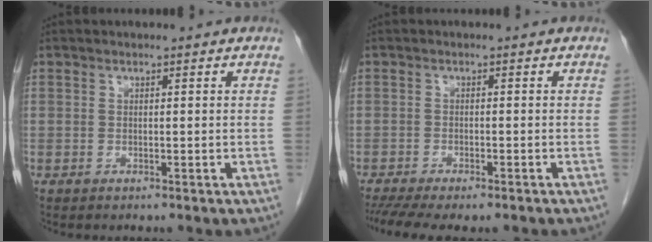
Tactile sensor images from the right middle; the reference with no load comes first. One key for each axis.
{"total": 9.6, "fx": -7.8, "fy": 2.4, "fz": 5.0, "tx": -0.080, "ty": -0.004, "tz": -0.116}